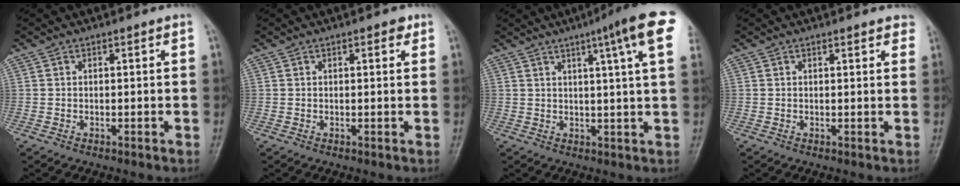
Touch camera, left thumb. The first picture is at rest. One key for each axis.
{"total": 1.6, "fx": 0.8, "fy": 0.7, "fz": 1.1, "tx": -0.011, "ty": -0.001, "tz": 0.009}
{"total": 11.9, "fx": 5.8, "fy": 0.6, "fz": 10.4, "tx": -0.138, "ty": -0.006, "tz": 0.060}
{"total": 2.9, "fx": 2.3, "fy": 1.0, "fz": 1.4, "tx": 0.001, "ty": -0.002, "tz": 0.018}